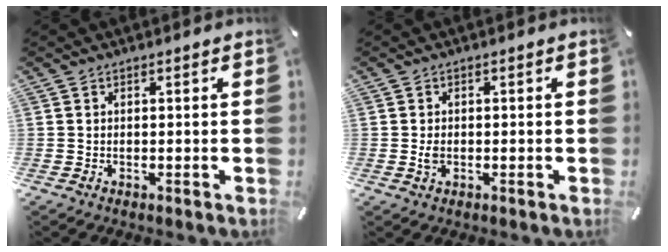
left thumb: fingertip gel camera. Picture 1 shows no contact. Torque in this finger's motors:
{"motor_torque": [0.19, 0.34, 0.28, -0.07, 0.00]}